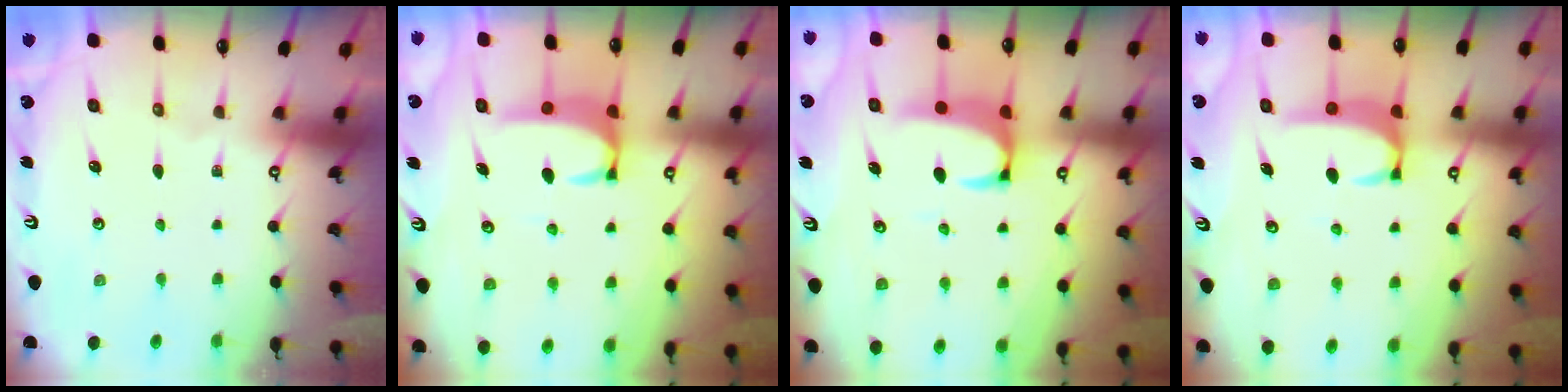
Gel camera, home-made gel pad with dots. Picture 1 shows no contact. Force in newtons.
{"total": 3.6, "press": 3.5, "slide": 0.9}
{"total": 2.6, "press": 2.4, "slide": 1.1}
{"total": 2.7, "press": 2.7, "slide": 0.3}